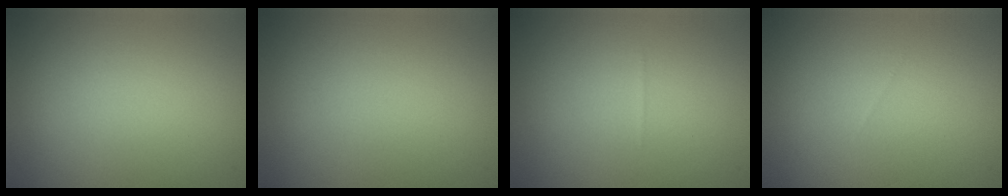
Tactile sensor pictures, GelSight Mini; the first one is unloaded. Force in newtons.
{"total": 0.0}
{"total": 0.0}
{"total": 0.0}